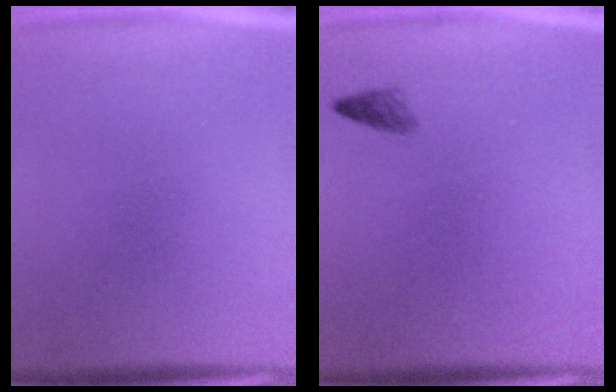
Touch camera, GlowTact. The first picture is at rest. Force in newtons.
{"total": 1.1}